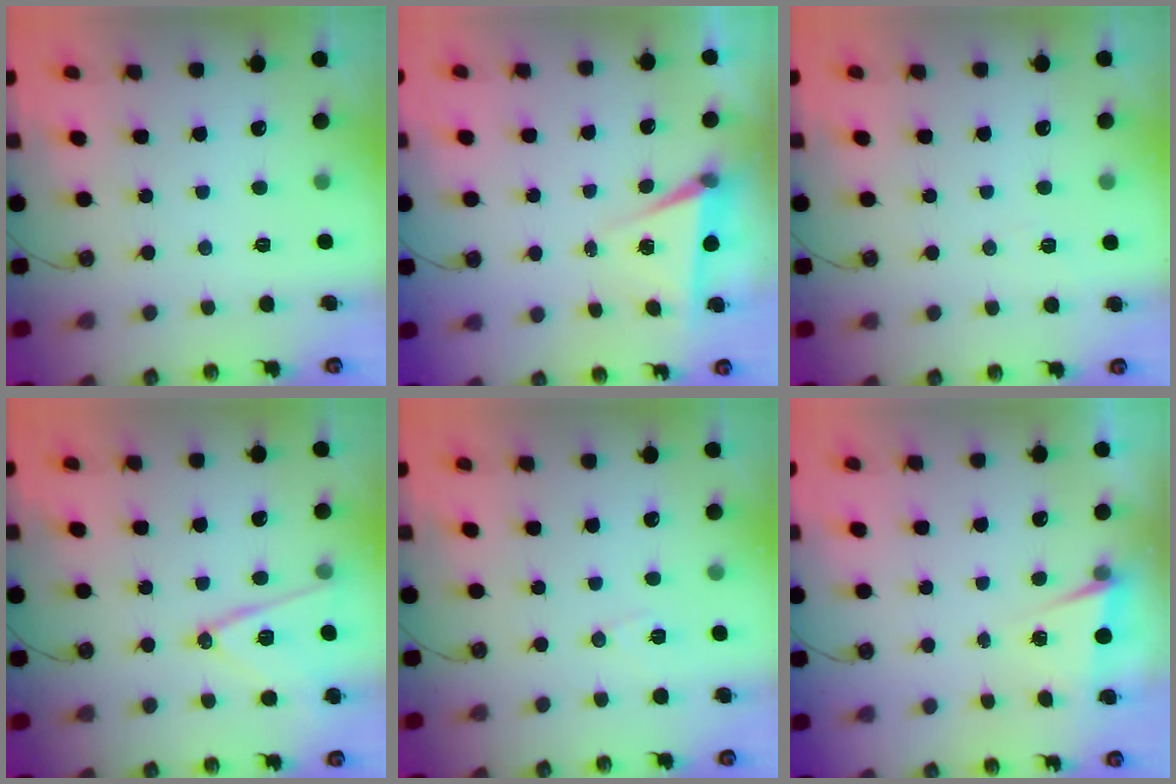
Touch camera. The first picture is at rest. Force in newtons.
{"total": 5.7, "press": 3.8, "slide": 4.3}
{"total": 3.1, "press": 2.0, "slide": 2.3}
{"total": 13.5, "press": 13.0, "slide": 3.8}
{"total": 6.7, "press": 6.1, "slide": 2.9}
{"total": 2.3, "press": 2.0, "slide": 1.1}